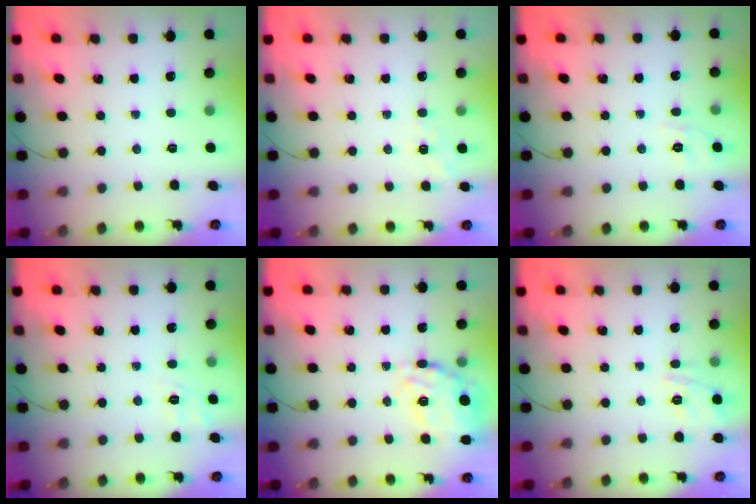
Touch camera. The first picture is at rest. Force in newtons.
{"total": 5.8, "press": 5.6, "slide": 1.6}
{"total": 1.7, "press": 0.0, "slide": 1.7}
{"total": 4.4, "press": 3.8, "slide": 2.2}
{"total": 20.5, "press": 20.2, "slide": 3.8}
{"total": 11.9, "press": 11.9, "slide": 0.9}